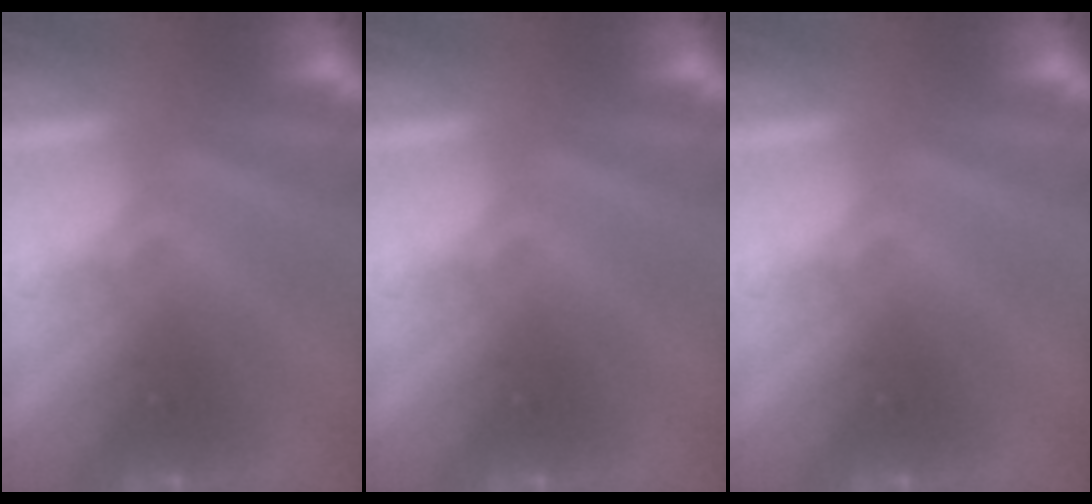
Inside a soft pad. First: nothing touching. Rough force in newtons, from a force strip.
{"total": 0.0}
{"total": 0.0}